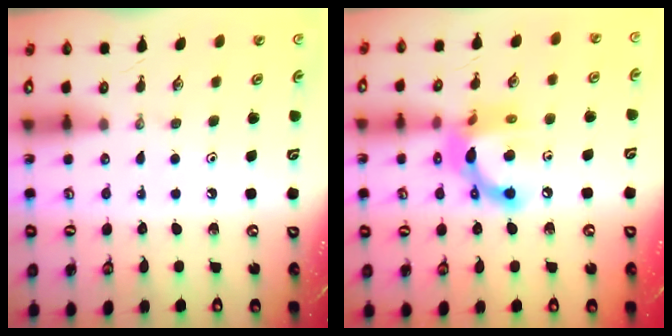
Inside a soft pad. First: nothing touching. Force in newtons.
{"total": 13.9, "press": 13.9, "slide": 0.8}